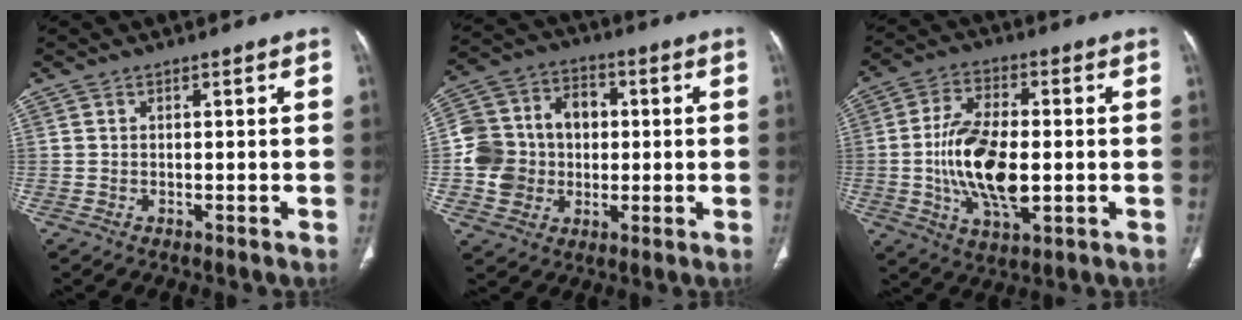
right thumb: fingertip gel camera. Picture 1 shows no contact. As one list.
[{"total": 14.2, "force": [-0.6, 12.4, 6.9], "torque": [-0.104, 0.031, -0.010]}, {"total": 15.0, "force": [-1.4, 7.3, 13.0], "torque": [-0.239, -0.002, -0.024]}]